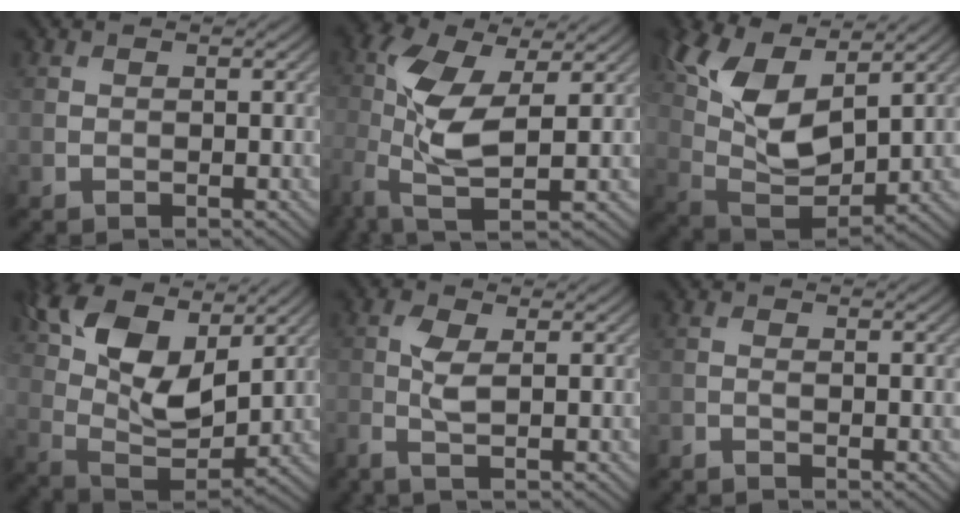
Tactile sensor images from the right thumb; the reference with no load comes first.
{"total": 9.3, "force": [-0.3, 3.7, 8.6], "torque": [-0.200, 0.009, -0.017]}
{"total": 12.1, "force": [5.7, 5.6, 9.0], "torque": [-0.201, 0.008, 0.116]}
{"total": 12.8, "force": [6.6, 6.5, 8.9], "torque": [-0.202, 0.010, 0.127]}
{"total": 2.7, "force": [-0.4, 0.4, 2.6], "torque": [-0.063, 0.003, -0.017]}
{"total": 1.0, "force": [-0.9, 0.1, 0.5], "torque": [-0.011, 0.001, -0.022]}